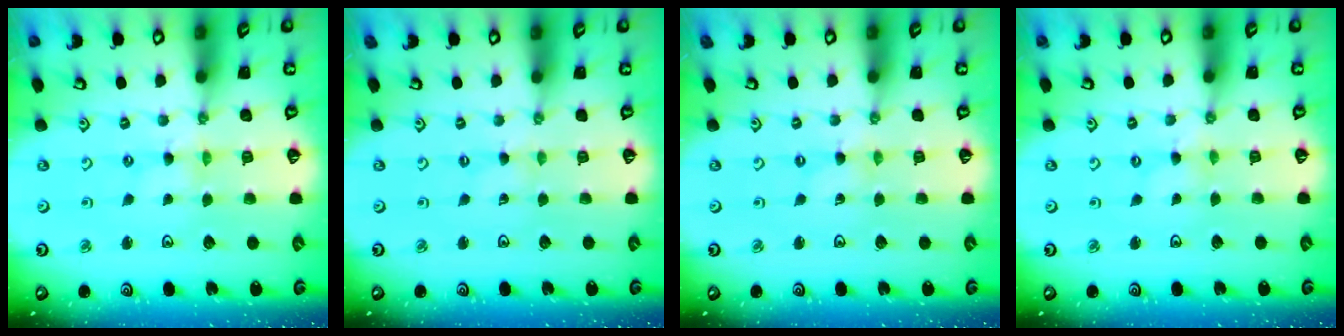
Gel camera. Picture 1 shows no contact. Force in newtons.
{"total": 0.0}
{"total": 0.0}
{"total": 0.0}